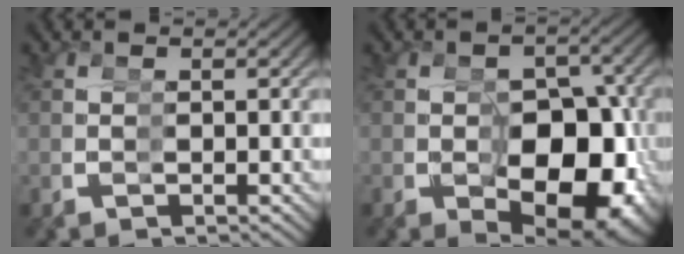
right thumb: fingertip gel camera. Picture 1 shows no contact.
{"total": 13.3, "force": [-2.5, 8.2, 10.1], "torque": [-0.150, -0.050, -0.015]}